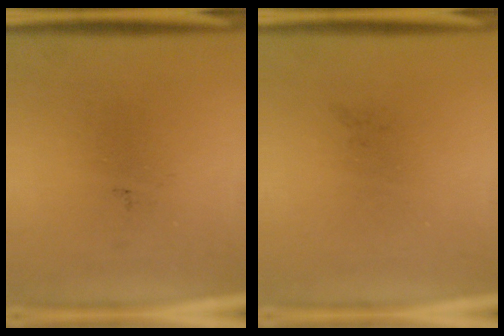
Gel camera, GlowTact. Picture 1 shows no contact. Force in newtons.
{"total": 0.0}